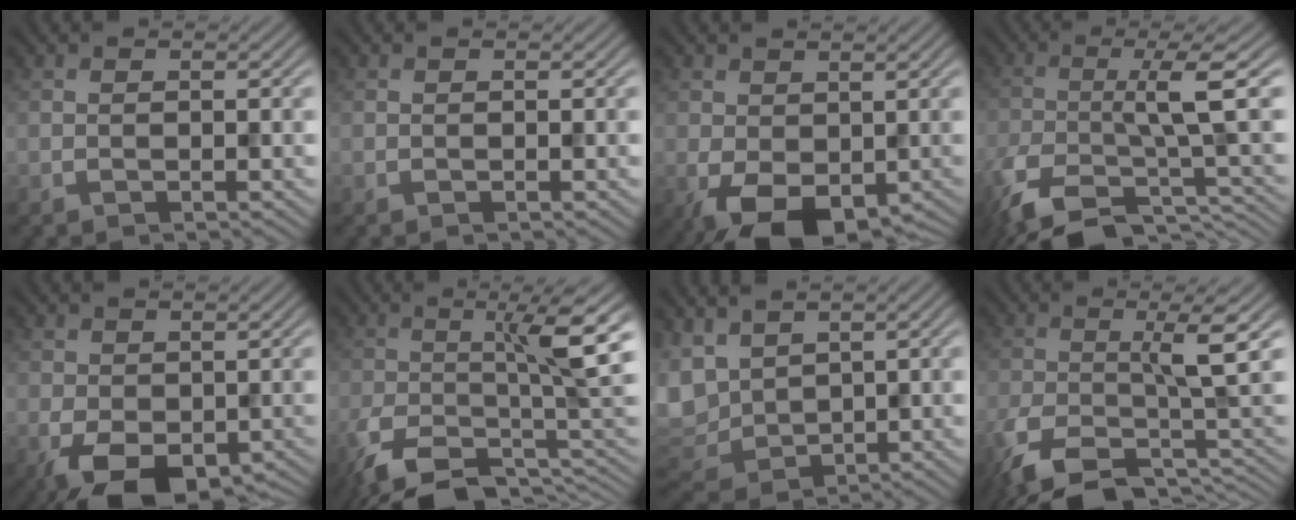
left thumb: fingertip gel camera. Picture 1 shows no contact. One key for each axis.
{"total": 0.0}
{"total": 8.1, "fx": -2.1, "fy": 4.8, "fz": 6.2, "tx": -0.121, "ty": -0.013, "tz": -0.032}
{"total": 11.4, "fx": -5.7, "fy": 2.6, "fz": 9.5, "tx": -0.144, "ty": -0.002, "tz": -0.110}
{"total": 8.3, "fx": -2.9, "fy": 4.8, "fz": 6.1, "tx": -0.116, "ty": -0.017, "tz": -0.044}
{"total": 10.4, "fx": -4.7, "fy": 2.5, "fz": 9.0, "tx": -0.123, "ty": -0.001, "tz": -0.097}
{"total": 7.7, "fx": 2.9, "fy": 4.8, "fz": 5.3, "tx": -0.164, "ty": 0.004, "tz": 0.056}
{"total": 9.3, "fx": -4.4, "fy": 2.2, "fz": 7.9, "tx": -0.114, "ty": -0.002, "tz": -0.094}